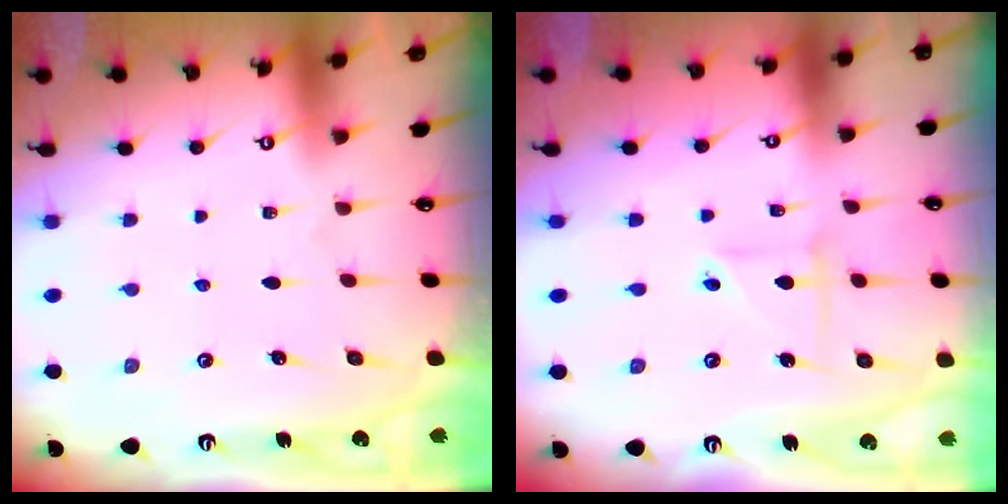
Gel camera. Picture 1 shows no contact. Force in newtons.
{"total": 2.9, "press": 2.9, "slide": 0.3}